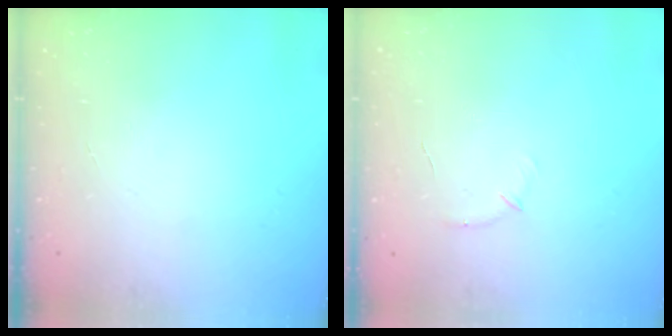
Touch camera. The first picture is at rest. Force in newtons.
{"total": 4.6, "press": 4.4, "slide": 1.2}